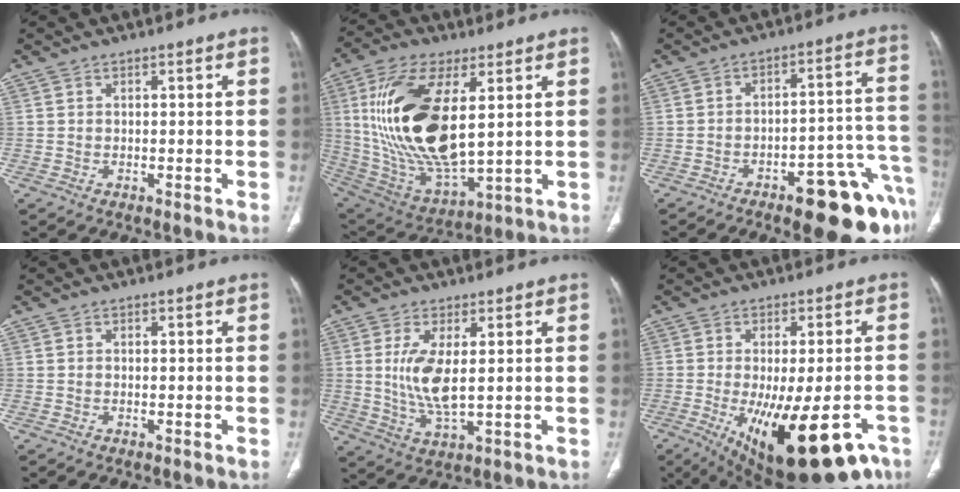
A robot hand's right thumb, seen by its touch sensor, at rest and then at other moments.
{"total": 23.5, "force": [4.5, 10.4, 20.6], "torque": [-0.413, -0.027, 0.093]}
{"total": 17.8, "force": [-10.1, 5.9, 13.4], "torque": [-0.097, 0.076, -0.132]}
{"total": 0.0}
{"total": 8.0, "force": [1.1, 2.7, 7.5], "torque": [-0.165, -0.022, 0.029]}
{"total": 22.7, "force": [-10.6, 8.8, 18.1], "torque": [-0.226, -0.007, -0.139]}